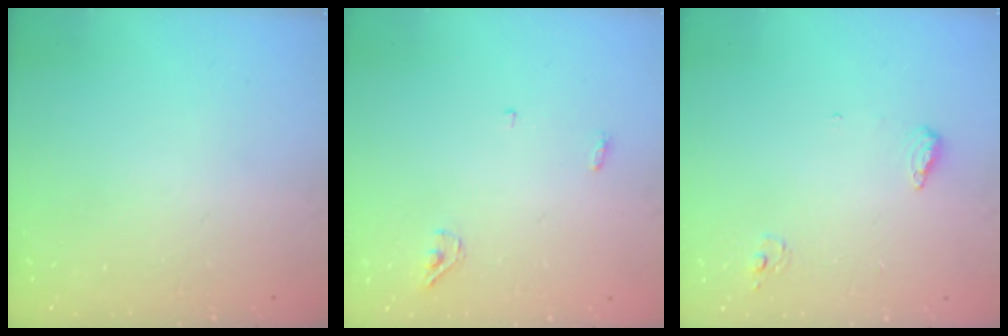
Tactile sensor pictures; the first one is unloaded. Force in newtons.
{"total": 3.4, "press": 3.3, "slide": 1.0}
{"total": 6.3, "press": 6.1, "slide": 1.6}